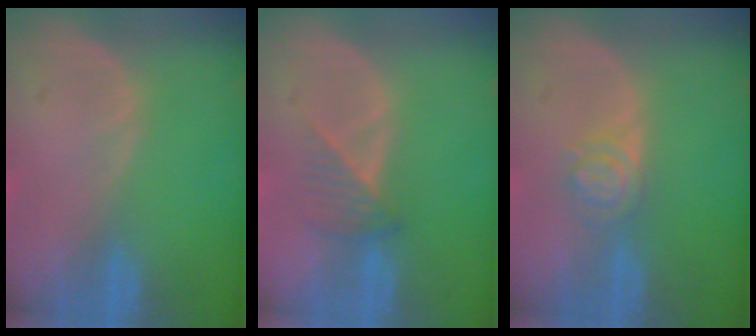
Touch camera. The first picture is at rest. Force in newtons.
{"total": 3.1, "press": 2.8, "slide": 1.4}
{"total": 3.9, "press": 3.6, "slide": 1.6}